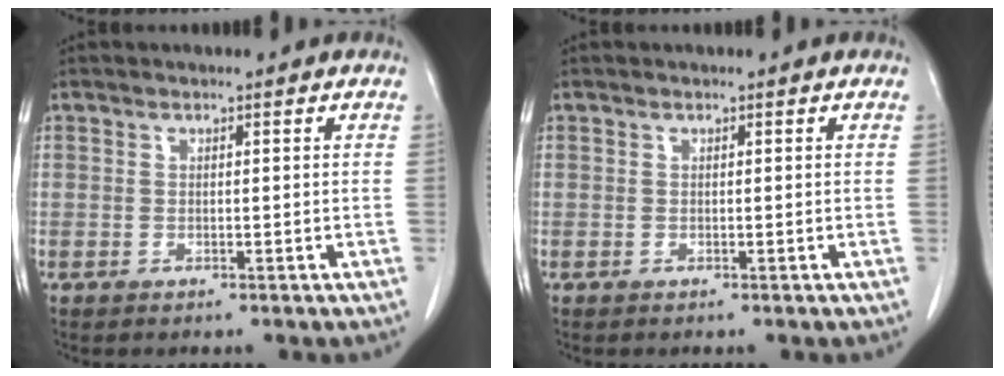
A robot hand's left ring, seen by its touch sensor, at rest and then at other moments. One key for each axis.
{"total": 0.0}